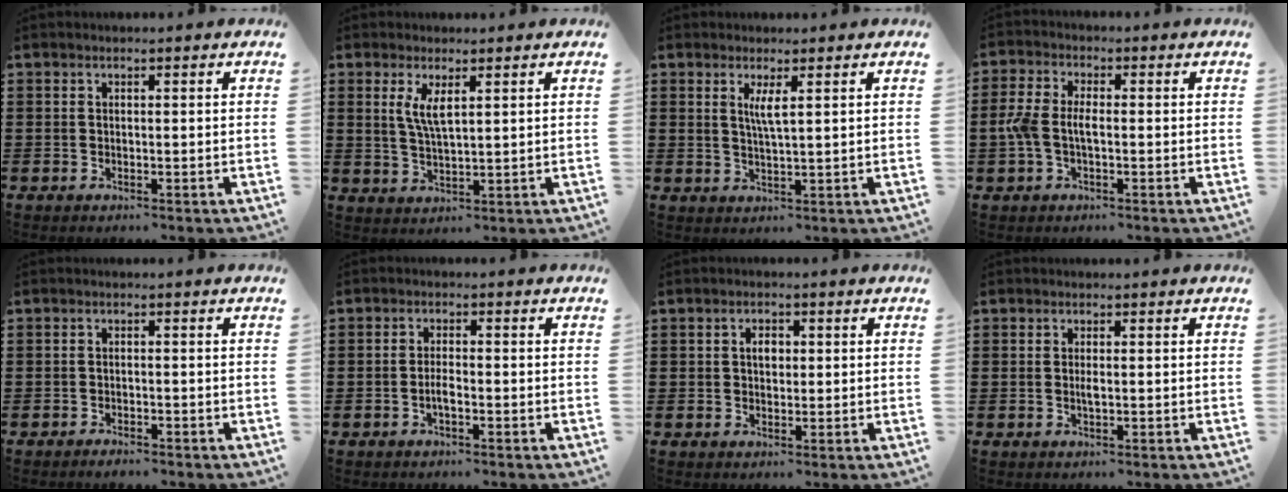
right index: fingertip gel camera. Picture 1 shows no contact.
{"total": 4.0, "force": [1.6, 1.1, 3.5], "torque": [-0.074, 0.002, 0.028]}
{"total": 2.7, "force": [1.0, 0.2, 2.5], "torque": [-0.052, -0.002, 0.015]}
{"total": 4.2, "force": [-0.7, 2.0, 3.6], "torque": [-0.094, -0.003, -0.022]}
{"total": 1.1, "force": [-1.1, 0.1, 0.2], "torque": [-0.007, 0.000, -0.021]}
{"total": 2.2, "force": [-0.8, 0.6, 1.9], "torque": [-0.042, 0.001, -0.018]}
{"total": 2.2, "force": [0.3, 1.4, 1.7], "torque": [-0.035, 0.010, 0.004]}
{"total": 1.1, "force": [-0.1, 0.2, 1.1], "torque": [-0.020, 0.000, -0.002]}